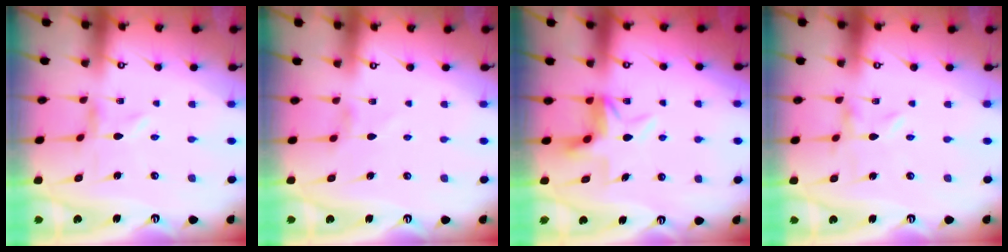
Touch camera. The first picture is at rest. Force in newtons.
{"total": 2.3, "press": 2.3, "slide": 0.3}
{"total": 6.3, "press": 6.1, "slide": 1.5}
{"total": 0.0}